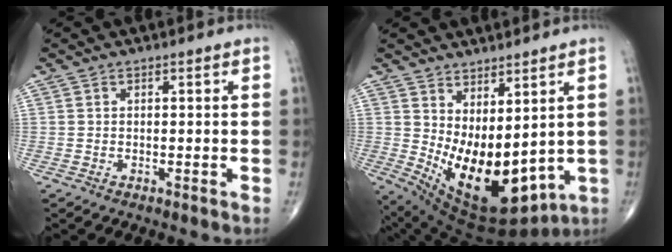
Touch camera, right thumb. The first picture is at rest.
{"total": 17.2, "force": [0.9, 8.5, 15.0], "torque": [-0.242, -0.042, 0.054]}